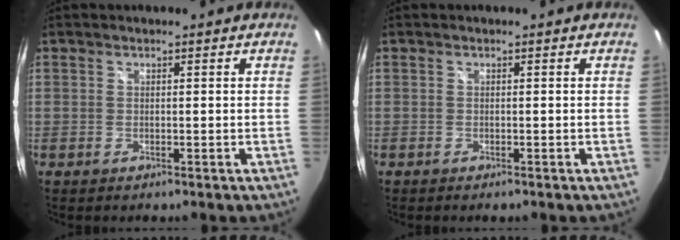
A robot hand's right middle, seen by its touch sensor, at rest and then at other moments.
{"total": 1.0, "force": [-0.7, 0.2, 0.6], "torque": [-0.013, -0.002, -0.009]}